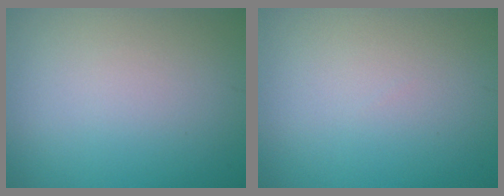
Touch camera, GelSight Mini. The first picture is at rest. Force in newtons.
{"total": 0.0}